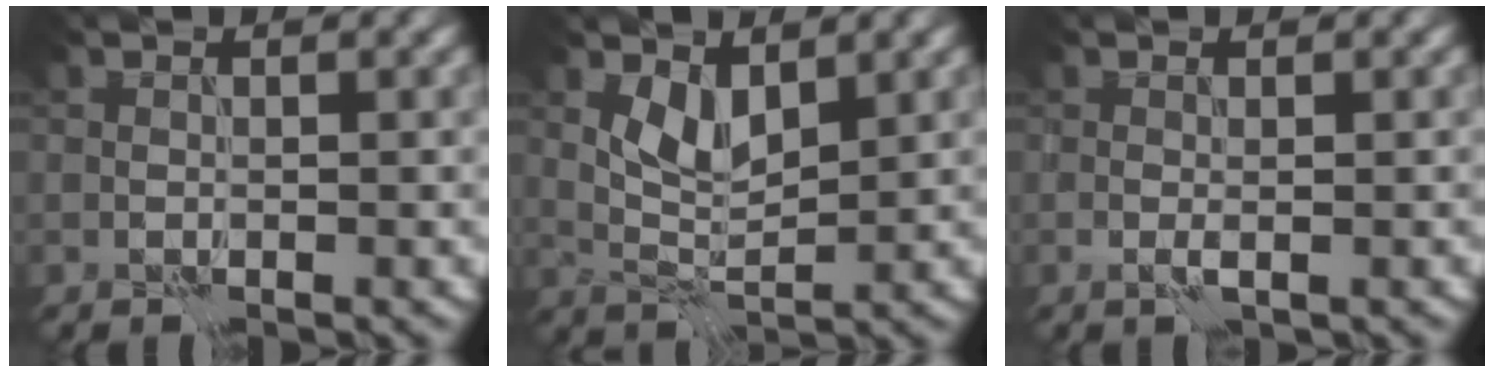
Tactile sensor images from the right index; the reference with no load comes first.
{"total": 2.4, "force": [1.6, 0.6, 1.6], "torque": [-0.035, -0.006, 0.038]}
{"total": 0.8, "force": [-0.3, 0.0, 0.8], "torque": [-0.020, -0.002, -0.006]}